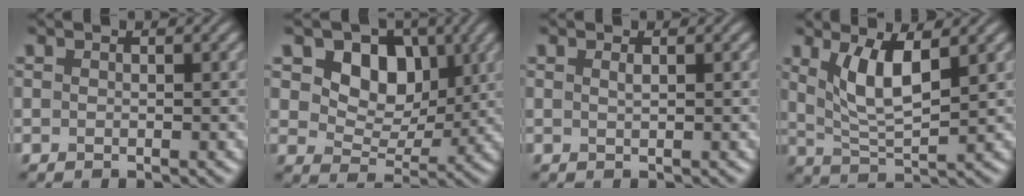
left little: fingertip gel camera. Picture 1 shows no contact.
{"total": 6.5, "force": [2.3, 4.7, 3.9], "torque": [-0.066, -0.008, 0.025]}
{"total": 0.6, "force": [0.3, 0.2, 0.5], "torque": [-0.007, 0.003, 0.004]}
{"total": 4.9, "force": [1.9, 1.6, 4.2], "torque": [-0.091, -0.008, 0.041]}